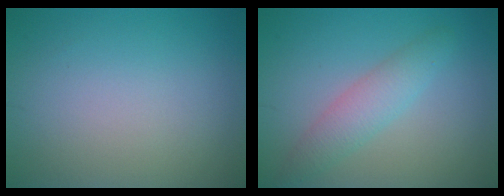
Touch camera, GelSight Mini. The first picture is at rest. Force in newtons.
{"total": 2.9, "press": 2.9, "slide": 0.1}